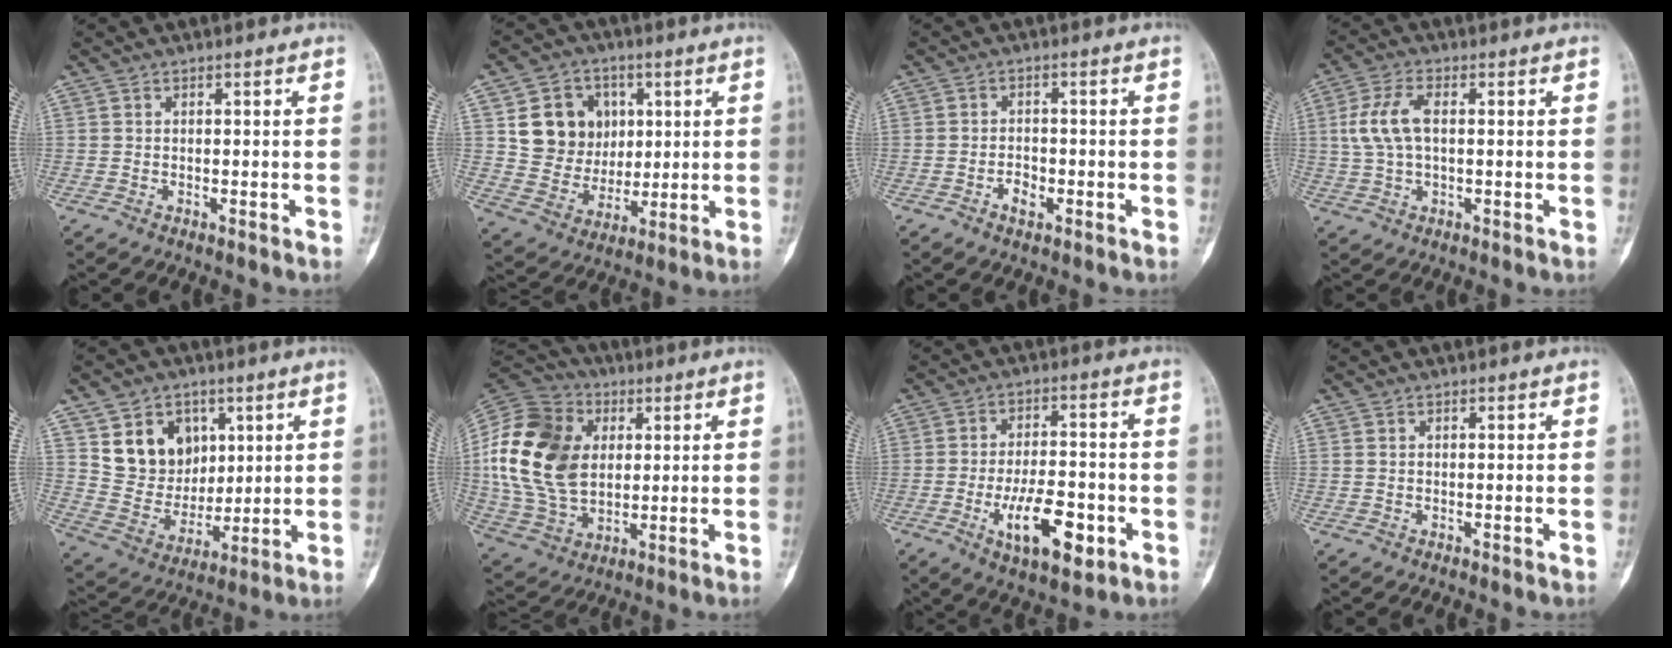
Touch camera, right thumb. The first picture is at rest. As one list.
[{"total": 13.1, "force": [3.4, 11.5, 5.3], "torque": [-0.041, -0.005, 0.071]}, {"total": 3.0, "force": [-1.5, 1.7, 2.0], "torque": [-0.023, 0.010, -0.027]}, {"total": 7.6, "force": [0.8, 3.8, 6.5], "torque": [-0.147, 0.015, 0.015]}, {"total": 13.1, "force": [5.4, 10.5, 5.7], "torque": [-0.057, -0.029, 0.110]}, {"total": 24.0, "force": [3.6, 17.3, 16.2], "torque": [-0.325, 0.003, 0.073]}, {"total": 12.7, "force": [-4.5, 5.4, 10.5], "torque": [-0.160, 0.015, -0.068]}, {"total": 0.0}]